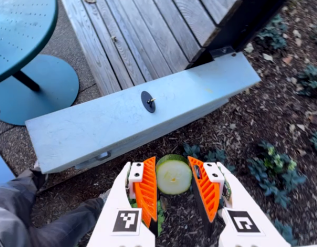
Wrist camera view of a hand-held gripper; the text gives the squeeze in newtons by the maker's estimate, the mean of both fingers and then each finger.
{"total": 10.6, "left": 10.5, "right": 10.6}